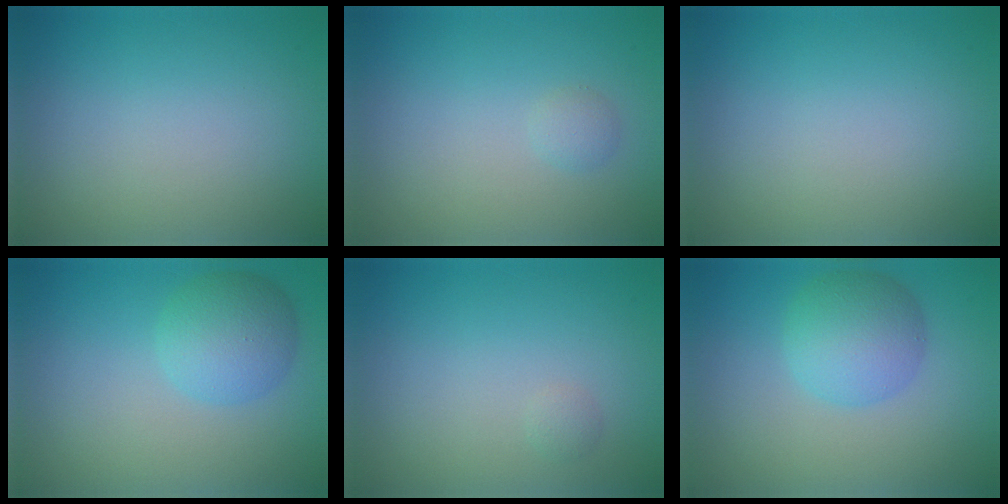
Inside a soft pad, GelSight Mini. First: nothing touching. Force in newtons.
{"total": 0.8, "press": 0.8, "slide": 0.1}
{"total": 0.0}
{"total": 4.0, "press": 4.0, "slide": 0.2}
{"total": 0.6, "press": 0.6, "slide": 0.1}
{"total": 4.8, "press": 4.8, "slide": 0.0}